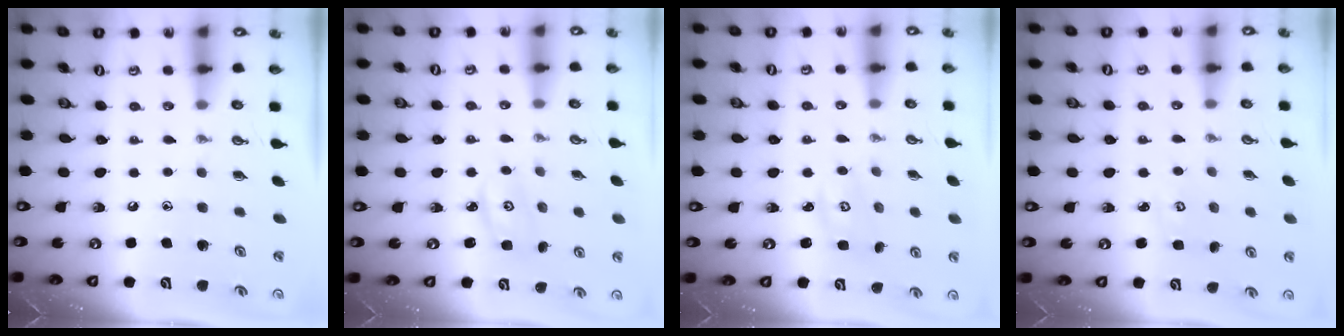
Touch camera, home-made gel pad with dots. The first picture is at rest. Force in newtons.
{"total": 2.4, "press": 2.4, "slide": 0.2}
{"total": 3.0, "press": 3.0, "slide": 0.3}
{"total": 3.2, "press": 3.2, "slide": 0.3}